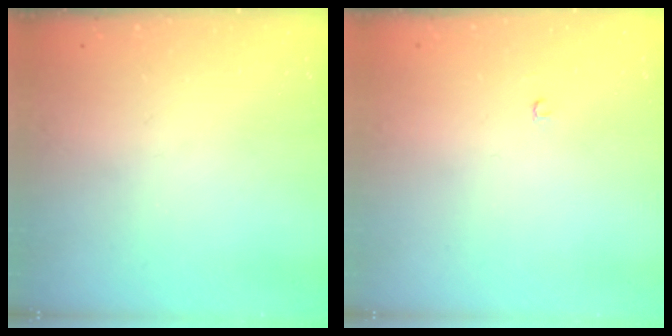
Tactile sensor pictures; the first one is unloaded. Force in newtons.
{"total": 2.1, "press": 2.1, "slide": 0.2}